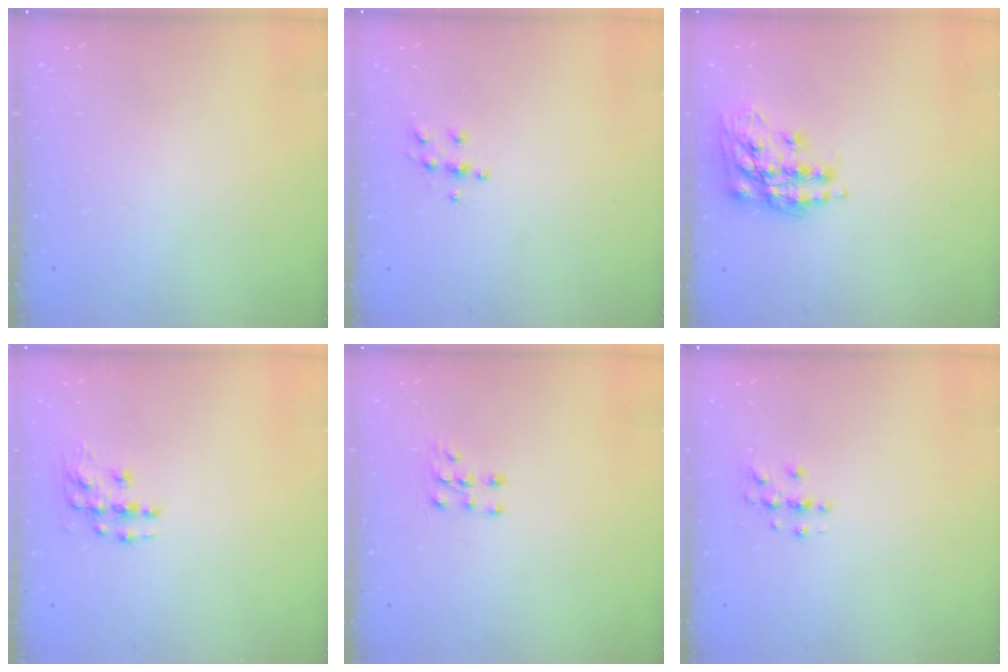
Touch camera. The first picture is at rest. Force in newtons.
{"total": 5.6, "press": 5.6, "slide": 0.6}
{"total": 14.8, "press": 14.7, "slide": 1.5}
{"total": 7.8, "press": 7.8, "slide": 0.4}
{"total": 6.6, "press": 6.6, "slide": 0.8}
{"total": 2.7, "press": 2.7, "slide": 0.3}